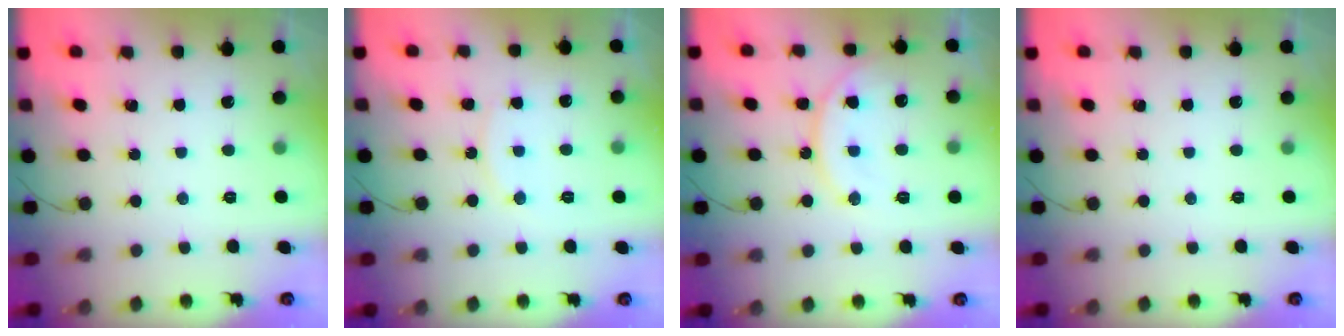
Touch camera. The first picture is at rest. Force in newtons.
{"total": 7.7, "press": 7.7, "slide": 0.3}
{"total": 13.4, "press": 13.3, "slide": 1.2}
{"total": 0.0}